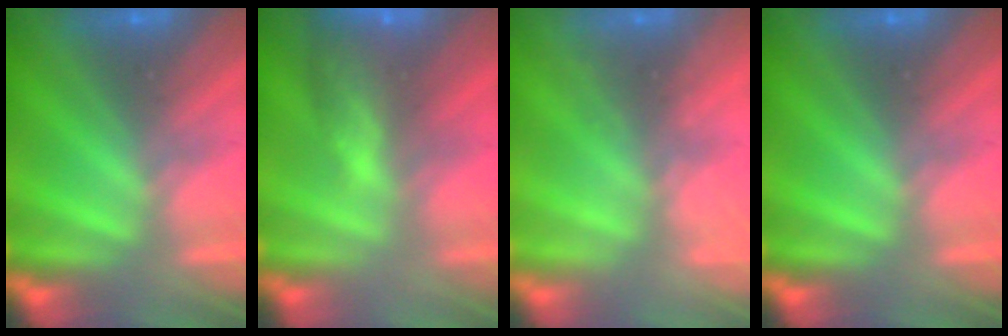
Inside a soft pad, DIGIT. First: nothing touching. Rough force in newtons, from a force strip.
{"total": 7.3}
{"total": 2.1}
{"total": 0.0}